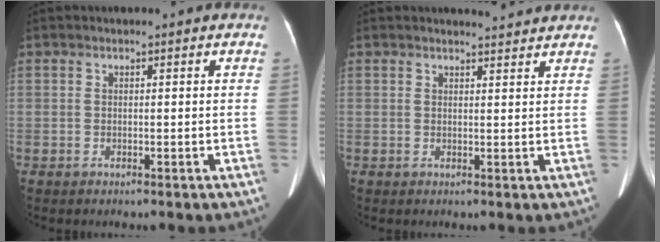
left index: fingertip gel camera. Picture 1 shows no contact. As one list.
[{"total": 2.9, "force": [2.9, 0.0, 0.3], "torque": [-0.009, 0.003, 0.036]}]